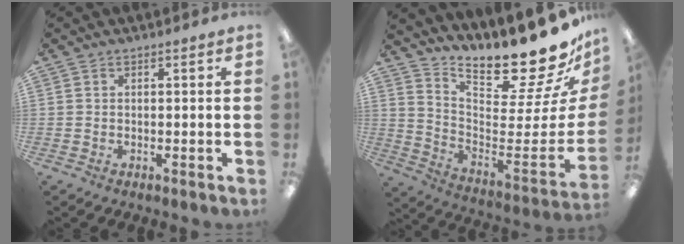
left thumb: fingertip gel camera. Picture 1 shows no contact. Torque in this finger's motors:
{"motor_torque": [0.16, 0.14, 0.72, -2.05, 0.08]}